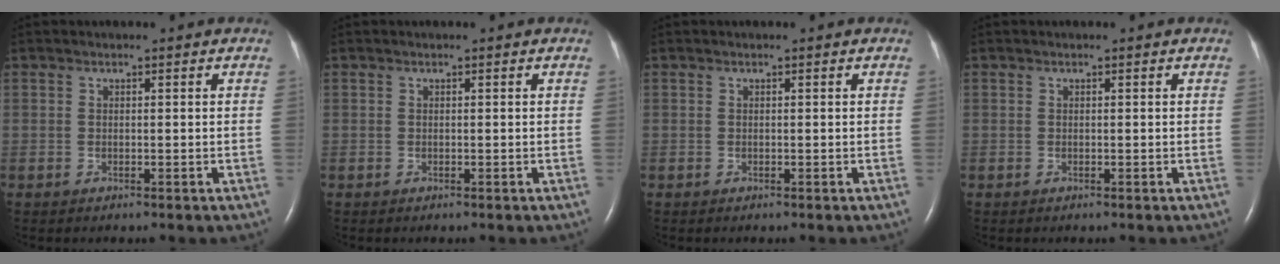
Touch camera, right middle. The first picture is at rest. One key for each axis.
{"total": 0.0}
{"total": 0.0}
{"total": 0.0}